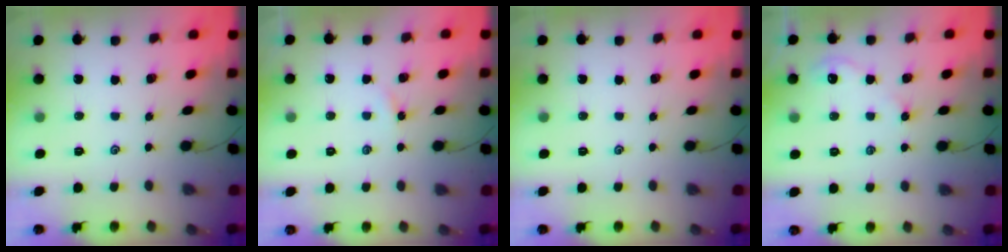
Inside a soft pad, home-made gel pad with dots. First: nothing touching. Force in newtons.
{"total": 1.4, "press": 1.4, "slide": 0.2}
{"total": 0.0}
{"total": 2.4, "press": 2.4, "slide": 0.4}